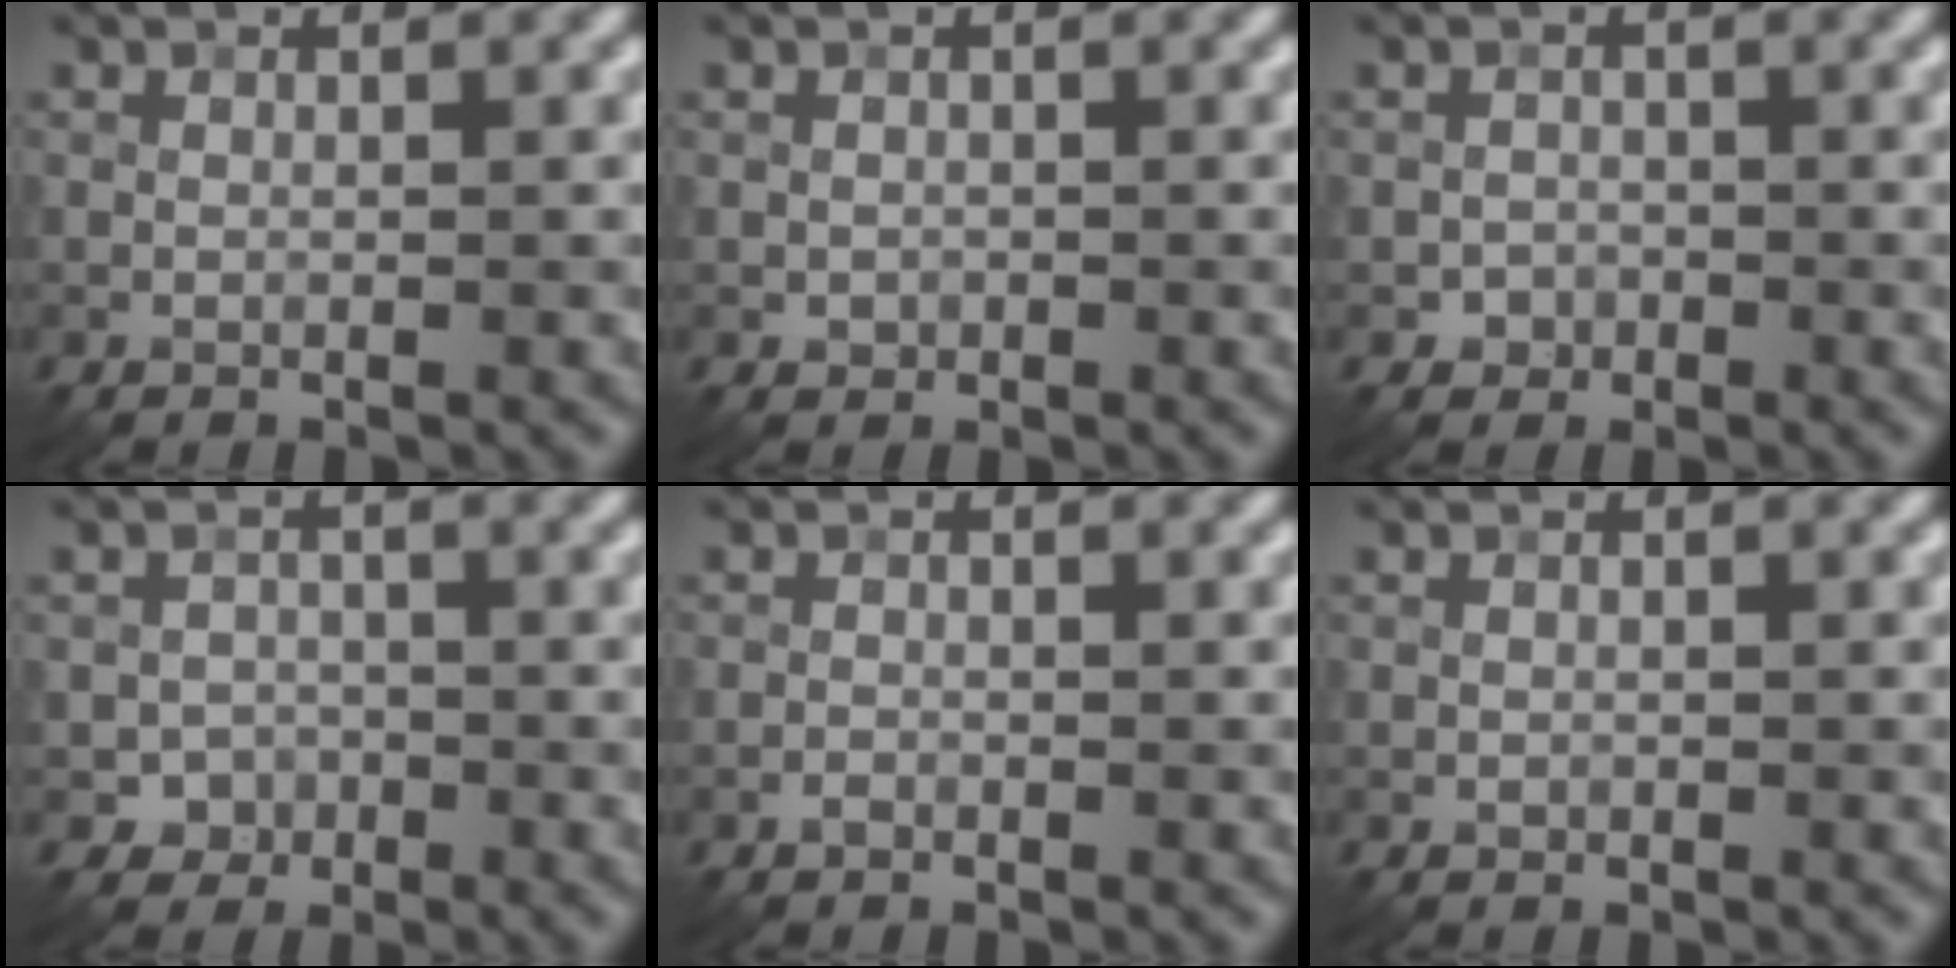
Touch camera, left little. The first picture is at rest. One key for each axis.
{"total": 0.7, "fx": -0.2, "fy": 0.7, "fz": 0.2, "tx": 0.002, "ty": -0.004, "tz": -0.004}
{"total": 1.3, "fx": -0.6, "fy": 1.1, "fz": 0.0, "tx": 0.010, "ty": 0.002, "tz": -0.012}
{"total": 2.0, "fx": -0.9, "fy": 1.8, "fz": 0.1, "tx": 0.011, "ty": 0.005, "tz": -0.018}
{"total": 0.5, "fx": -0.4, "fy": 0.3, "fz": 0.2, "tx": -0.002, "ty": 0.000, "tz": -0.010}
{"total": 0.0}